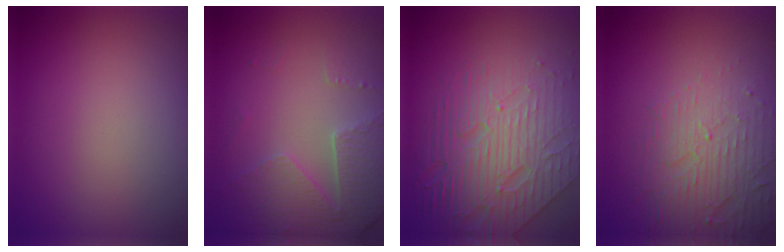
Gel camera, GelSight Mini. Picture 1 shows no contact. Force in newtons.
{"total": 4.6, "press": 3.4, "slide": 3.2}
{"total": 8.4, "press": 5.7, "slide": 6.2}
{"total": 5.0, "press": 3.3, "slide": 3.8}